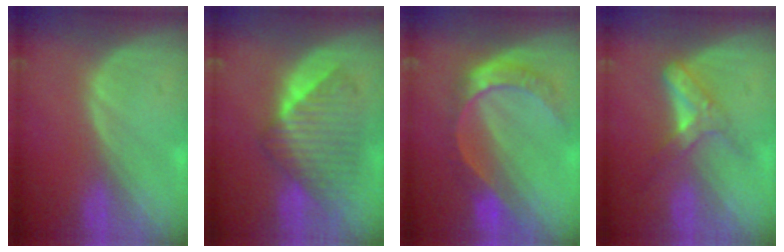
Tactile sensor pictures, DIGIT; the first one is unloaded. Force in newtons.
{"total": 8.0, "press": 7.9, "slide": 1.4}
{"total": 7.7, "press": 6.4, "slide": 4.3}
{"total": 5.6, "press": 4.9, "slide": 2.8}